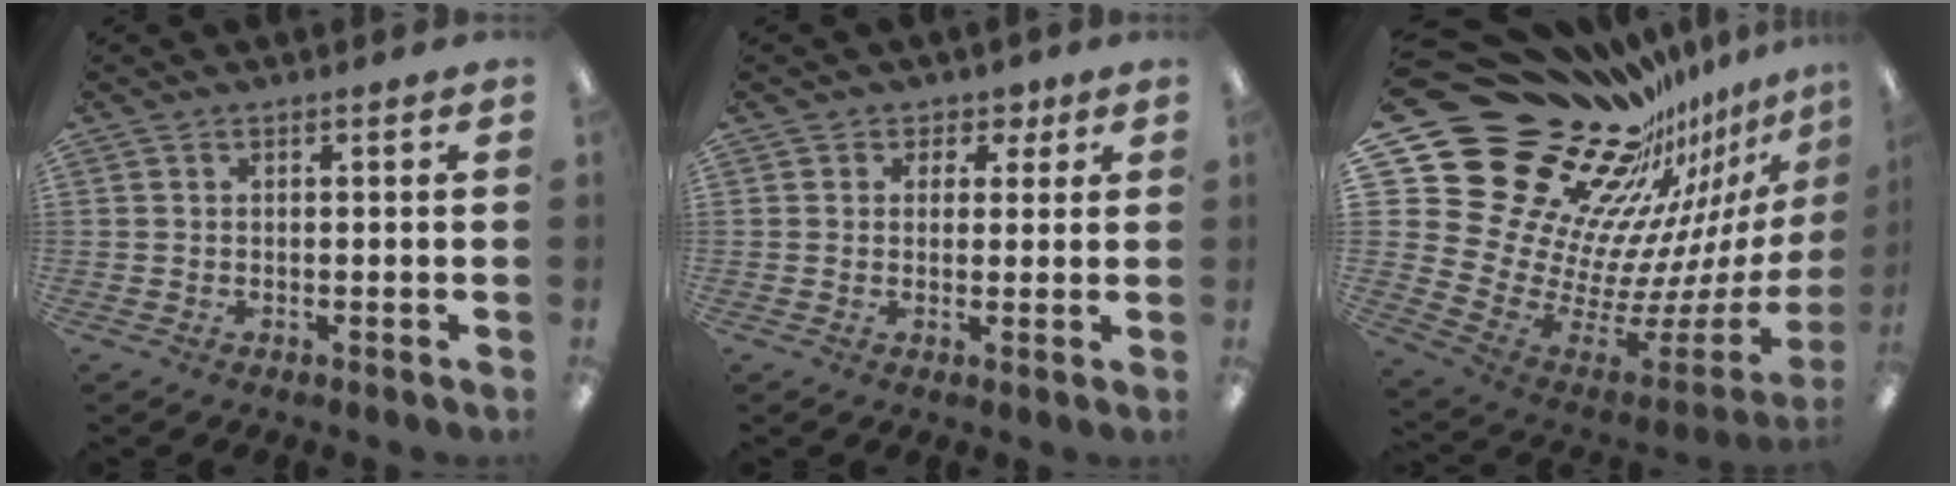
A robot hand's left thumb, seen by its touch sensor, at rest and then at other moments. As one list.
[{"total": 3.2, "force": [1.3, 2.9, 0.5], "torque": [0.007, -0.002, 0.019]}, {"total": 31.1, "force": [21.0, 18.1, 14.2], "torque": [-0.175, -0.241, 0.457]}]